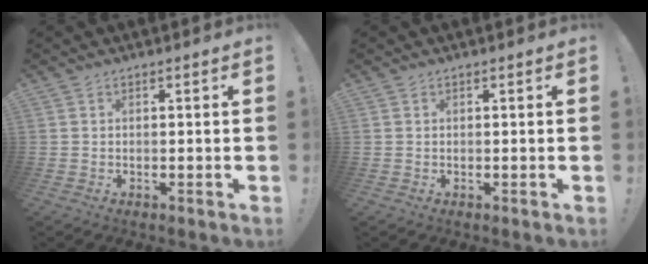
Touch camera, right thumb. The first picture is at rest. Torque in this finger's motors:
{"motor_torque": [-0.02, -0.17, 0.02, -0.09, 0.00]}